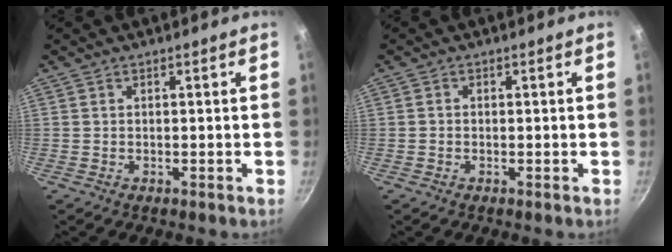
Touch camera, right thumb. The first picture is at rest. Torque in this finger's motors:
{"motor_torque": [-0.16, -0.11, -0.34, 0.01, 0.06]}